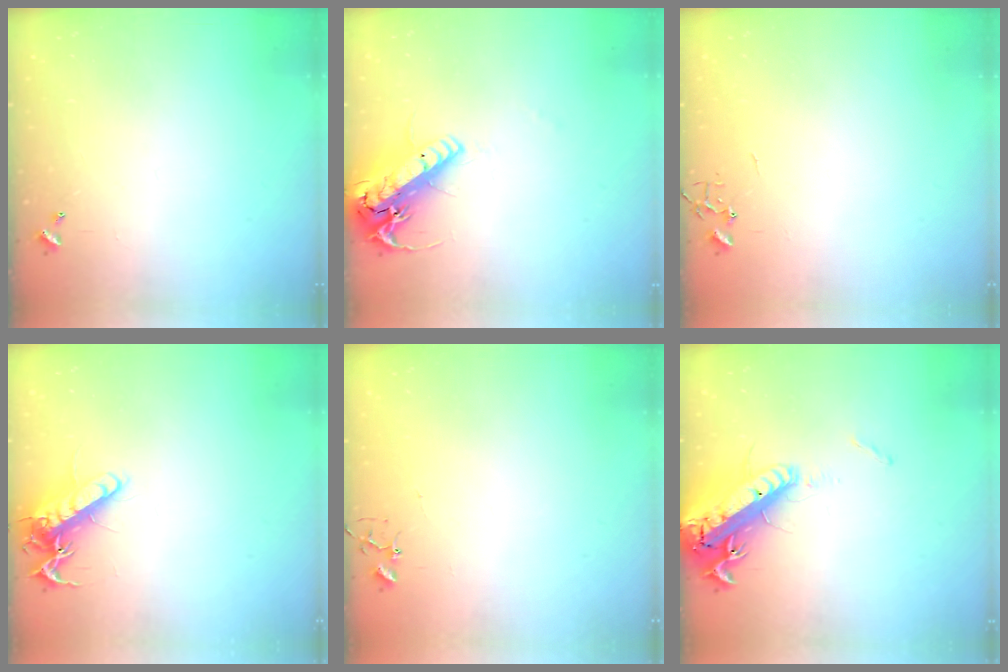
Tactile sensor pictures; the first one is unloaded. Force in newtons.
{"total": 19.5, "press": 19.2, "slide": 3.3}
{"total": 0.0}
{"total": 13.6, "press": 13.5, "slide": 1.8}
{"total": 2.9, "press": 2.9, "slide": 0.2}
{"total": 19.7, "press": 19.2, "slide": 4.1}